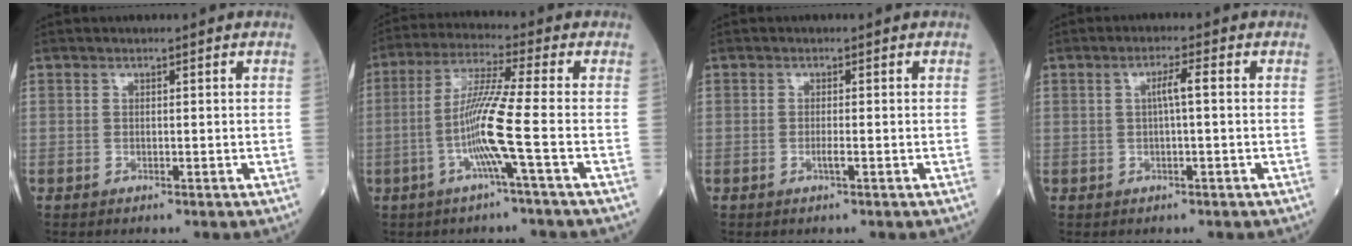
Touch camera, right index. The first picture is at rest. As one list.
[{"total": 9.0, "force": [-2.7, -1.6, 8.4], "torque": [-0.171, -0.001, -0.053]}, {"total": 0.9, "force": [-0.5, -0.1, 0.8], "torque": [-0.018, 0.000, -0.007]}, {"total": 2.7, "force": [0.2, 0.0, 2.7], "torque": [-0.048, 0.006, 0.003]}]